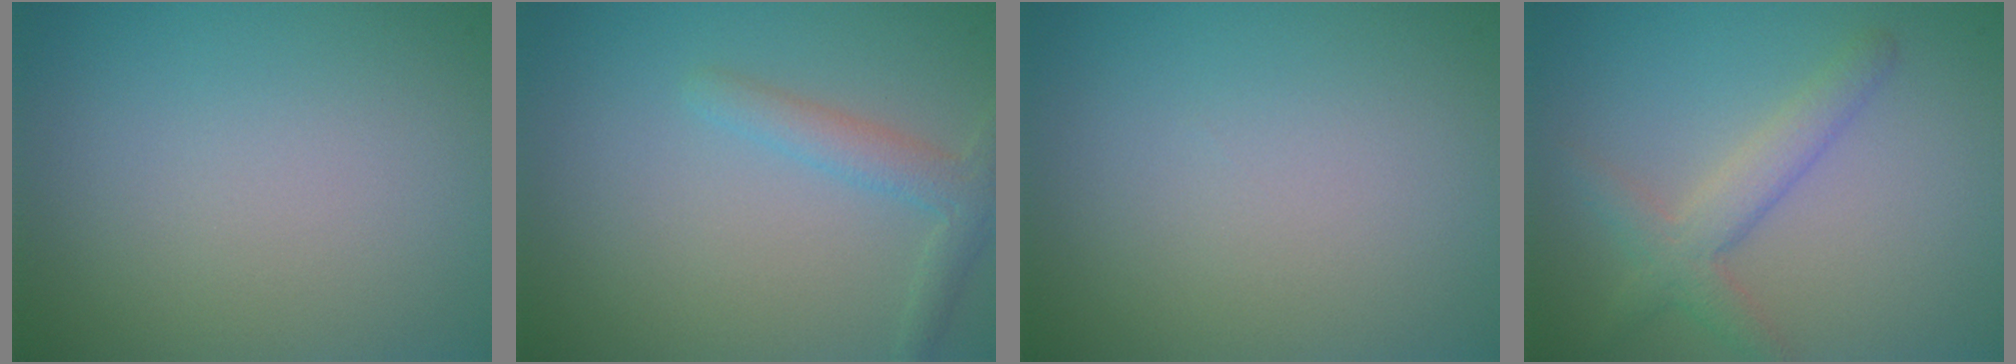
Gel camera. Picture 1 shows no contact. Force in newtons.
{"total": 2.3, "press": 2.3, "slide": 0.1}
{"total": 0.0}
{"total": 2.9, "press": 2.9, "slide": 0.2}